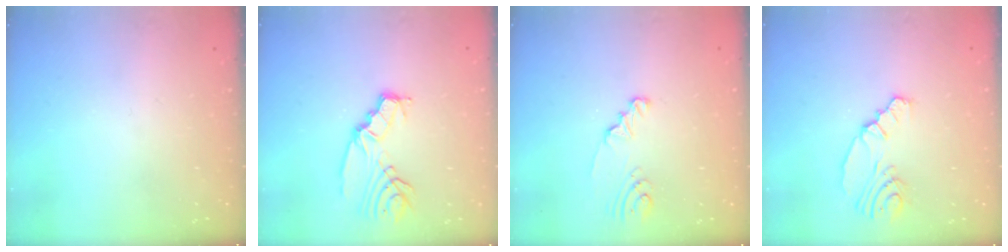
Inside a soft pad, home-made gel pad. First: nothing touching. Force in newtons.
{"total": 8.6, "press": 8.5, "slide": 0.5}
{"total": 2.8, "press": 2.8, "slide": 0.3}
{"total": 5.9, "press": 4.0, "slide": 4.3}